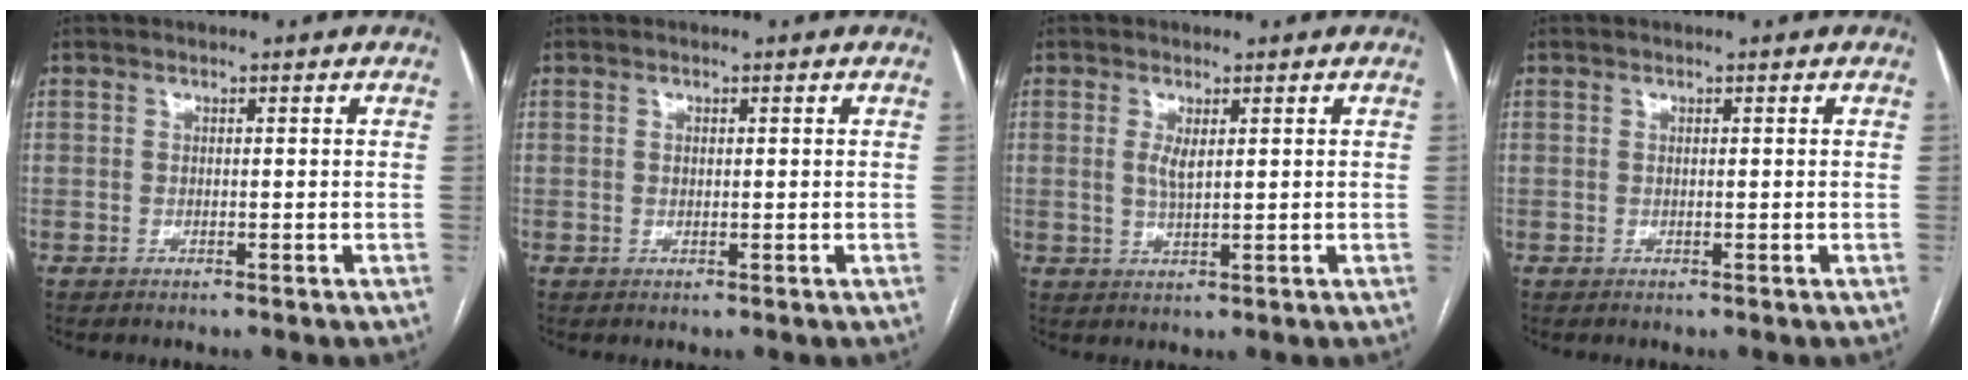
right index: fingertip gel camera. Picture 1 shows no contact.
{"total": 0.6, "force": [0.2, 0.4, 0.5], "torque": [-0.012, 0.000, 0.004]}
{"total": 2.6, "force": [0.7, 0.6, 2.4], "torque": [-0.052, -0.006, 0.017]}
{"total": 0.0}